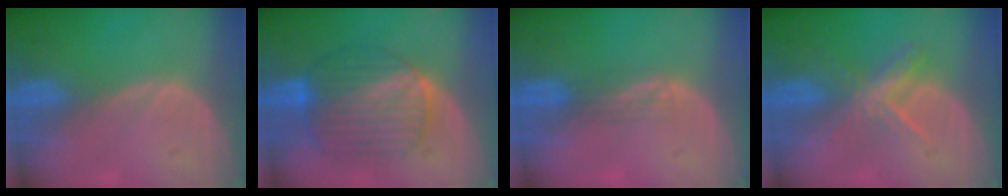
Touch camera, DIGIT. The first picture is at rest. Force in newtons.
{"total": 9.3, "press": 9.3, "slide": 0.6}
{"total": 2.1, "press": 1.6, "slide": 1.3}
{"total": 5.7, "press": 5.0, "slide": 2.7}